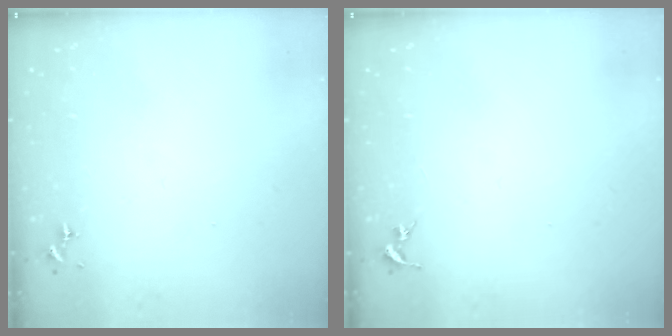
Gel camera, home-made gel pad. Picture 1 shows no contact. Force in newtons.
{"total": 0.0}